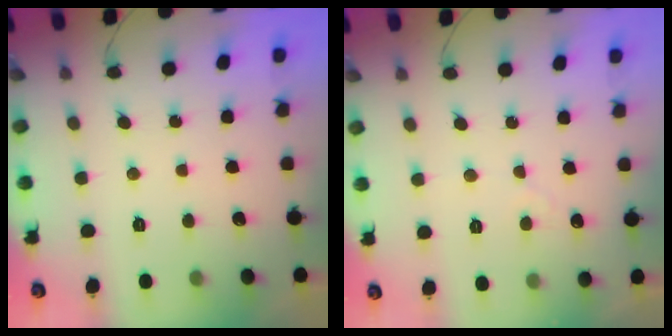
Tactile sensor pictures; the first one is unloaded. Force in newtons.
{"total": 1.9, "press": 1.9, "slide": 0.1}